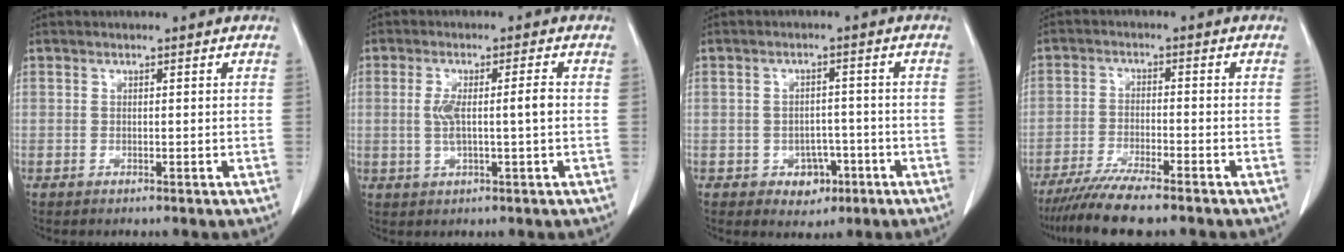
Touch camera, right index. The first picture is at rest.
{"total": 5.2, "force": [0.0, 0.4, 5.2], "torque": [-0.099, 0.007, 0.003]}
{"total": 4.3, "force": [-2.0, 3.3, 2.0], "torque": [-0.014, 0.008, -0.021]}
{"total": 8.0, "force": [-6.7, 0.2, 4.5], "torque": [-0.070, -0.022, -0.113]}